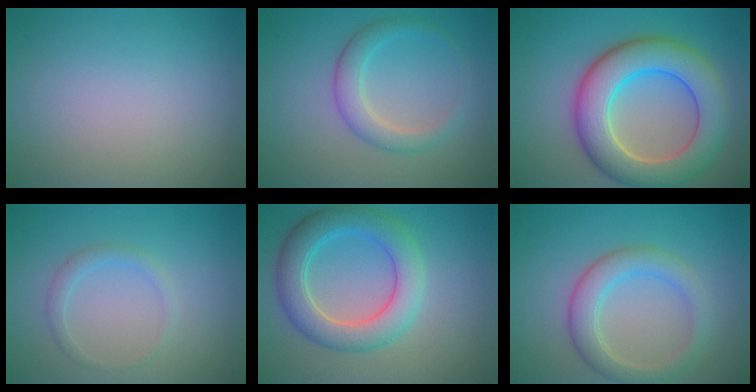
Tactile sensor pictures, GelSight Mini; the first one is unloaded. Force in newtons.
{"total": 2.9, "press": 2.9, "slide": 0.1}
{"total": 9.2, "press": 9.2, "slide": 0.6}
{"total": 1.4, "press": 1.4, "slide": 0.1}
{"total": 5.8, "press": 5.8, "slide": 0.5}
{"total": 3.9, "press": 3.9, "slide": 0.0}